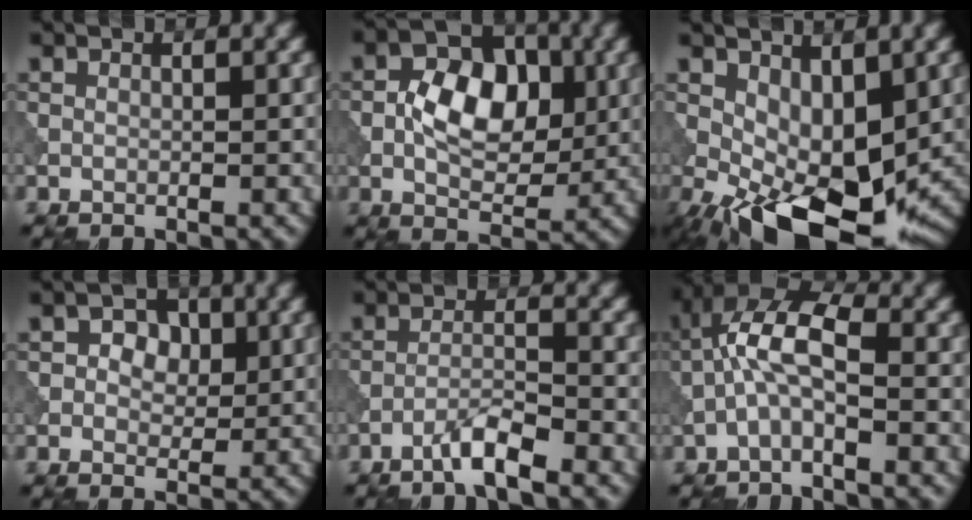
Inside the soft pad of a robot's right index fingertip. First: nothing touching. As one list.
[{"total": 6.5, "force": [-0.1, 4.2, 5.0], "torque": [-0.073, 0.000, -0.005]}, {"total": 9.5, "force": [-1.6, 4.8, 8.0], "torque": [-0.134, -0.015, -0.023]}, {"total": 3.4, "force": [0.8, 2.6, 2.1], "torque": [-0.024, 0.000, -0.004]}, {"total": 3.1, "force": [-2.4, 0.2, 1.9], "torque": [-0.036, 0.008, -0.051]}, {"total": 6.0, "force": [-1.0, 2.5, 5.4], "torque": [-0.120, 0.021, -0.030]}]